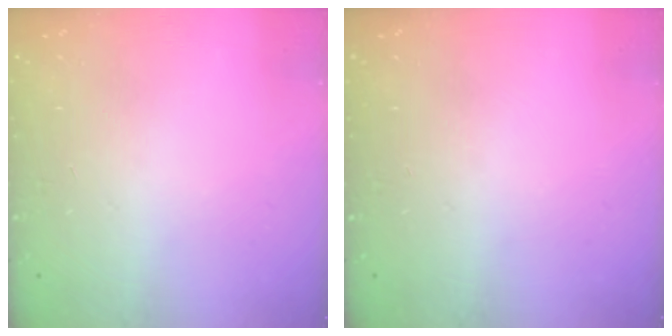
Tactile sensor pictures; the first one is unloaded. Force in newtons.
{"total": 0.0}